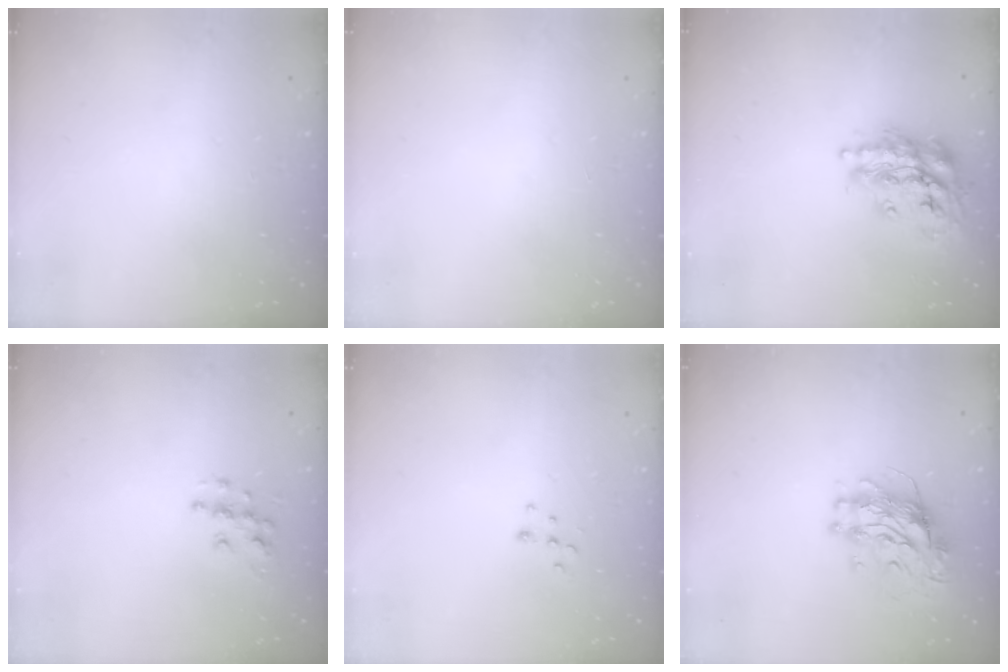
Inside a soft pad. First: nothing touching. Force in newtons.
{"total": 0.0}
{"total": 17.7, "press": 17.6, "slide": 1.5}
{"total": 7.3, "press": 7.3, "slide": 0.2}
{"total": 6.7, "press": 6.7, "slide": 0.4}
{"total": 11.6, "press": 11.6, "slide": 1.2}